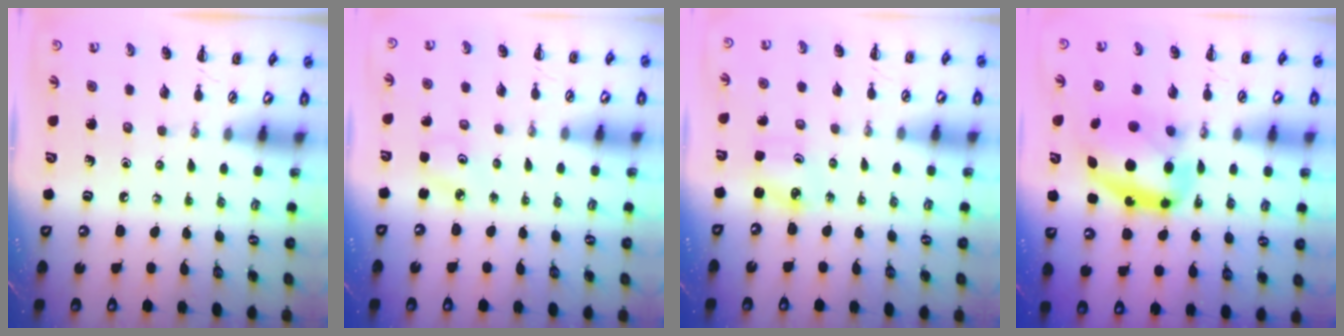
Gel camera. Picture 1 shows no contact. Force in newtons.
{"total": 2.4, "press": 2.3, "slide": 0.6}
{"total": 2.2, "press": 2.2, "slide": 0.3}
{"total": 13.6, "press": 13.2, "slide": 3.3}